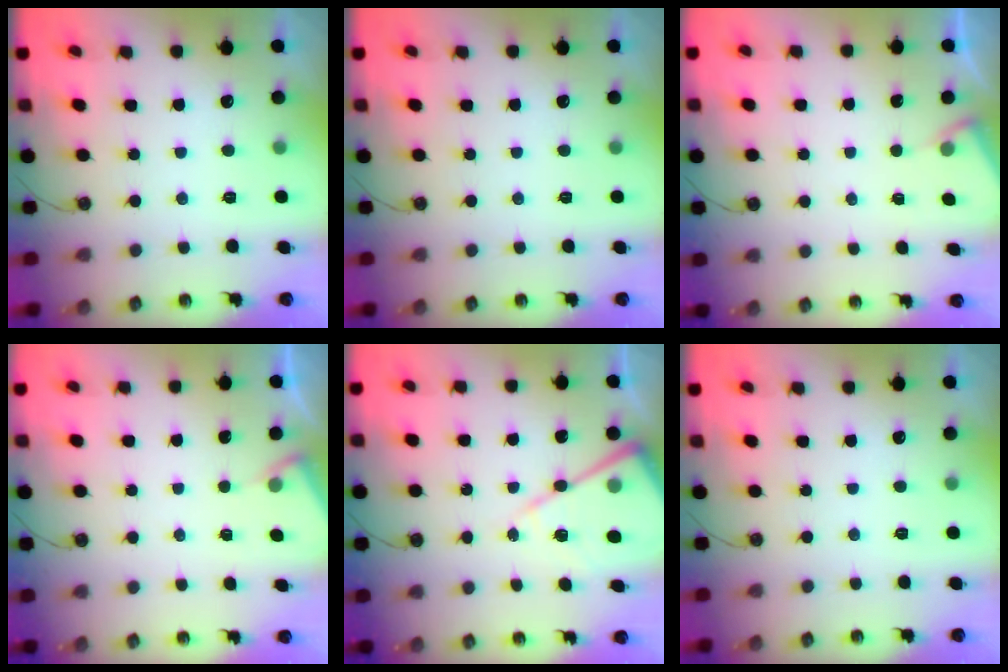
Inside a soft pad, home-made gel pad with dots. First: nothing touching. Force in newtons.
{"total": 0.0}
{"total": 3.1, "press": 3.0, "slide": 0.5}
{"total": 3.1, "press": 3.0, "slide": 0.5}
{"total": 13.4, "press": 13.4, "slide": 1.5}
{"total": 0.0}